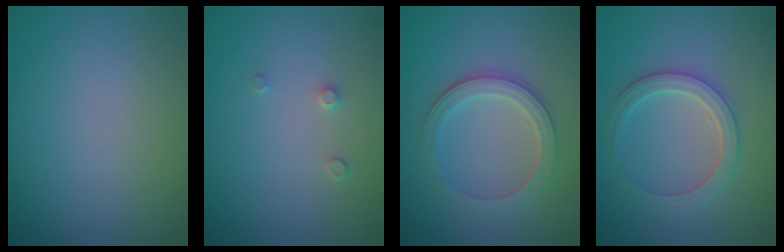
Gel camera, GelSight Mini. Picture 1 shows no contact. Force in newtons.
{"total": 0.8, "press": 0.8, "slide": 0.0}
{"total": 3.5, "press": 3.2, "slide": 1.5}
{"total": 2.8, "press": 2.8, "slide": 0.3}